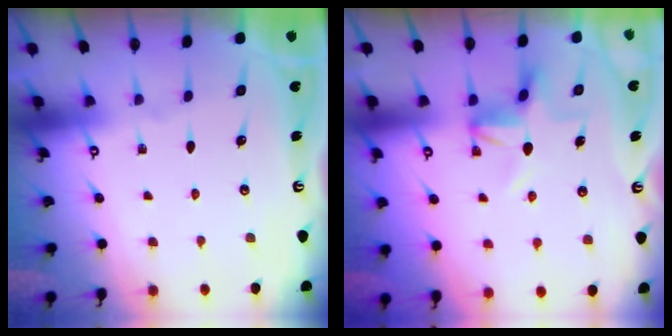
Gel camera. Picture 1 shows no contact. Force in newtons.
{"total": 3.9, "press": 3.9, "slide": 0.4}